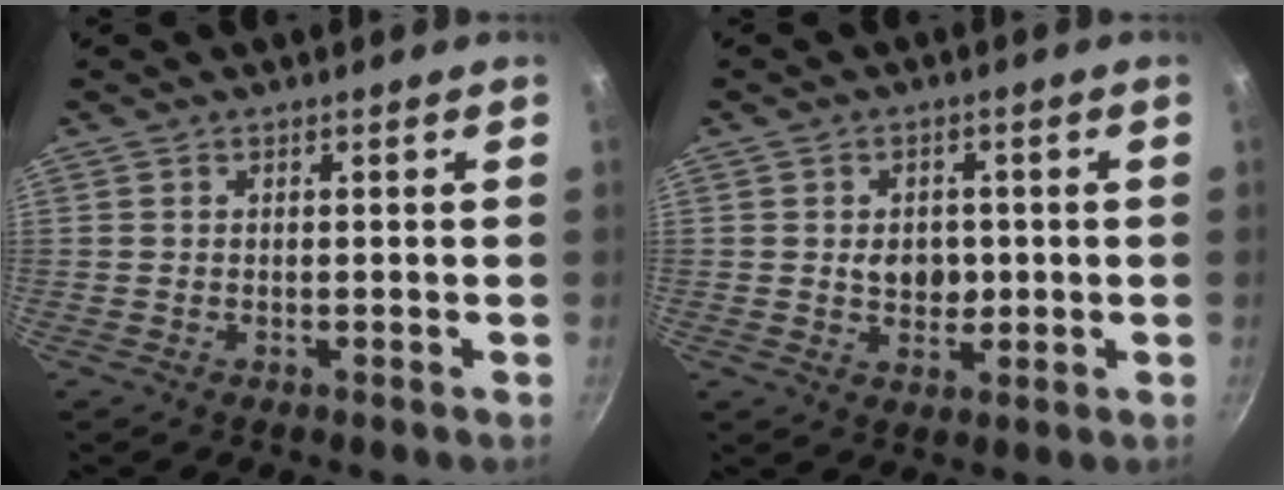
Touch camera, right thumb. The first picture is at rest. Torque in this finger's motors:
{"motor_torque": [0.72, 0.62, -0.16, 0.03, 0.19]}